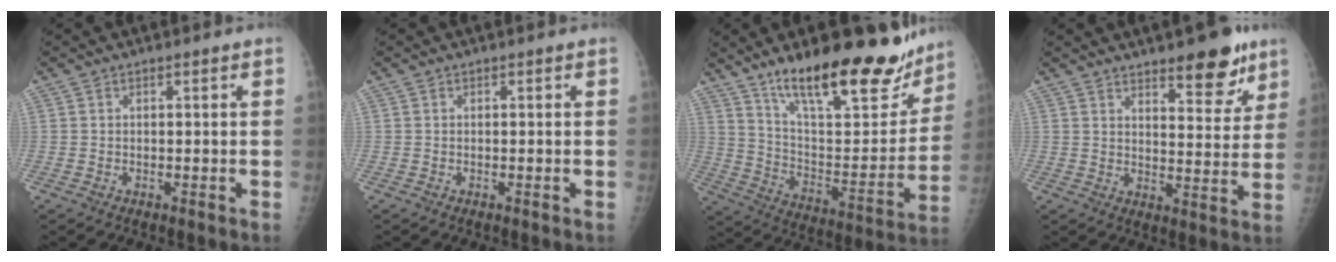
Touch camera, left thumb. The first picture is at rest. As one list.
[{"total": 0.0}, {"total": 26.5, "force": [18.8, 8.5, 16.7], "torque": [-0.205, -0.088, 0.297]}, {"total": 10.8, "force": [7.4, 3.7, 7.0], "torque": [-0.062, -0.047, 0.105]}]